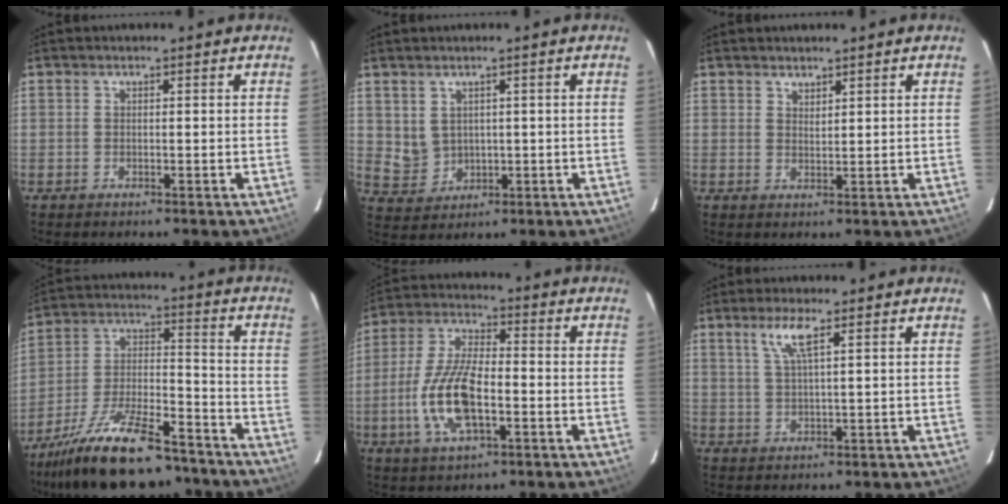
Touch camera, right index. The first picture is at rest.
{"total": 4.4, "force": [1.4, 3.8, 1.6], "torque": [-0.031, 0.006, 0.047]}
{"total": 1.7, "force": [1.6, 0.6, 0.4], "torque": [-0.002, 0.001, 0.028]}
{"total": 21.5, "force": [-16.7, 6.8, 11.7], "torque": [-0.222, -0.012, -0.267]}
{"total": 13.2, "force": [-3.6, 5.2, 11.6], "torque": [-0.245, 0.000, -0.069]}
{"total": 4.3, "force": [2.2, 0.1, 3.6], "torque": [-0.076, 0.001, 0.046]}